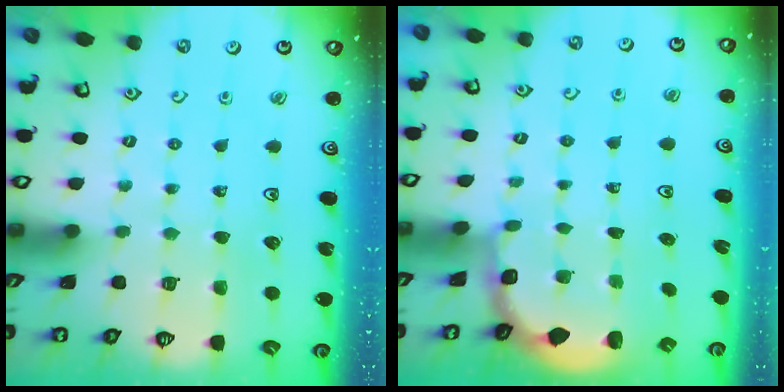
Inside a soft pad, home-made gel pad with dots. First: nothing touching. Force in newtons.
{"total": 1.9, "press": 1.8, "slide": 0.7}